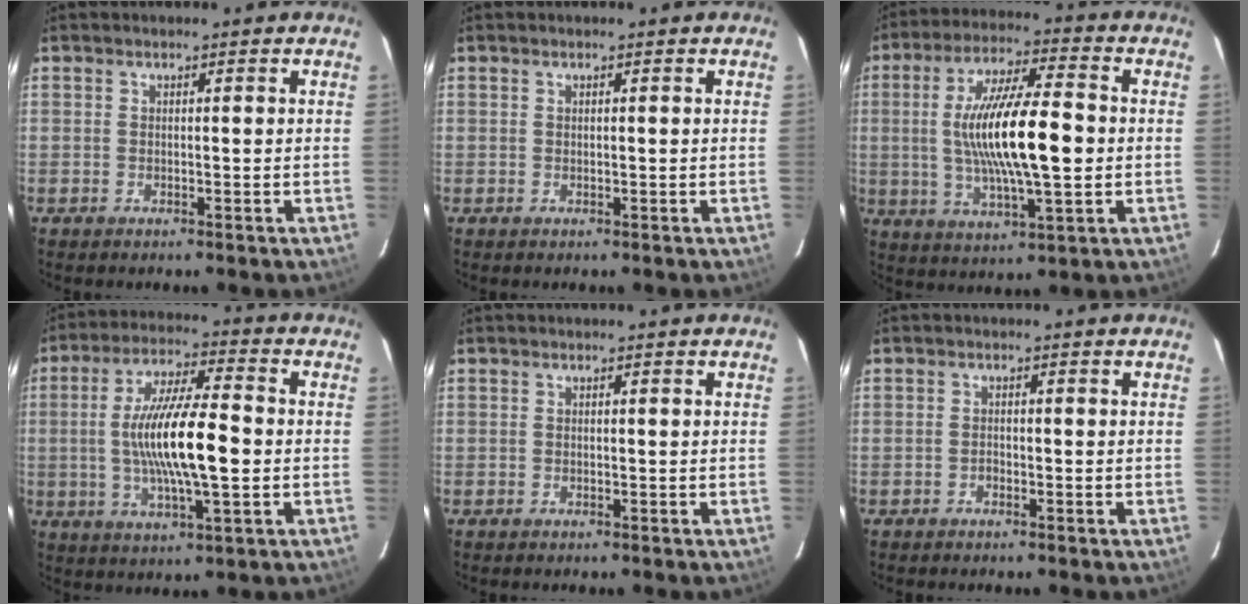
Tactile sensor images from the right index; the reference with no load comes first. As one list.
[{"total": 0.0}, {"total": 17.1, "force": [-0.2, 3.9, 16.6], "torque": [-0.305, 0.003, -0.001]}, {"total": 15.0, "force": [-1.0, 3.1, 14.6], "torque": [-0.271, 0.001, -0.017]}, {"total": 0.0}, {"total": 0.8, "force": [-0.6, 0.5, 0.2], "torque": [-0.004, 0.002, -0.012]}]